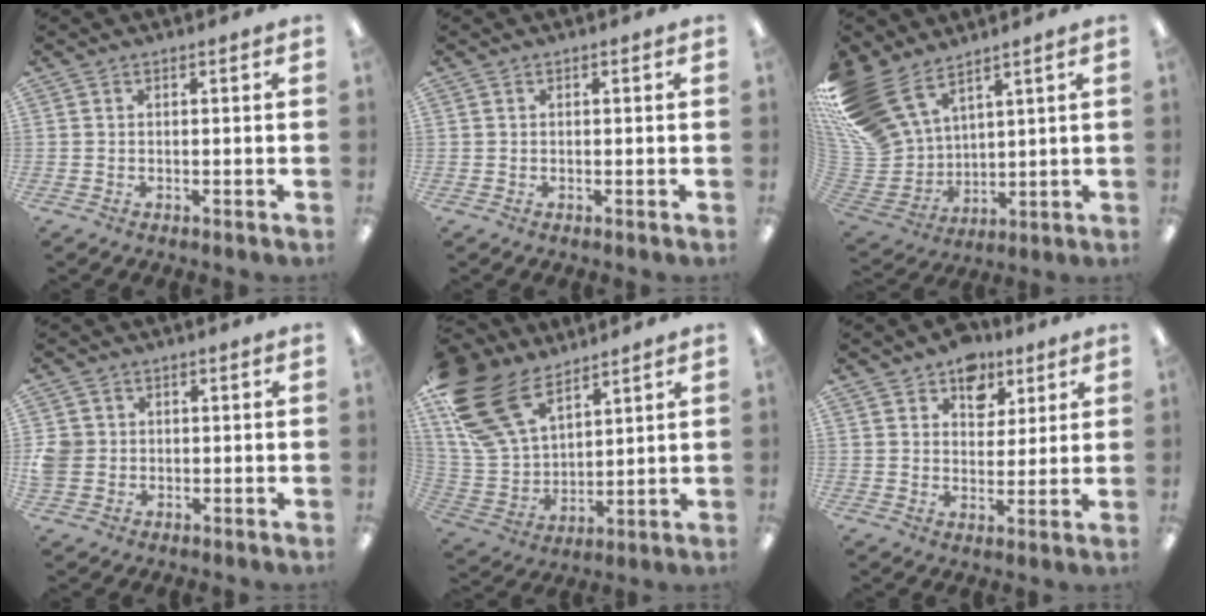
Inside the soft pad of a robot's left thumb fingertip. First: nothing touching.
{"total": 0.0}
{"total": 19.1, "force": [12.5, 11.2, 9.1], "torque": [-0.225, -0.071, 0.241]}
{"total": 4.6, "force": [0.0, 4.4, 1.4], "torque": [-0.030, 0.006, 0.000]}
{"total": 22.0, "force": [13.5, 12.4, 12.1], "torque": [-0.283, -0.058, 0.256]}
{"total": 8.3, "force": [5.5, 5.9, 2.1], "torque": [-0.024, -0.034, 0.099]}